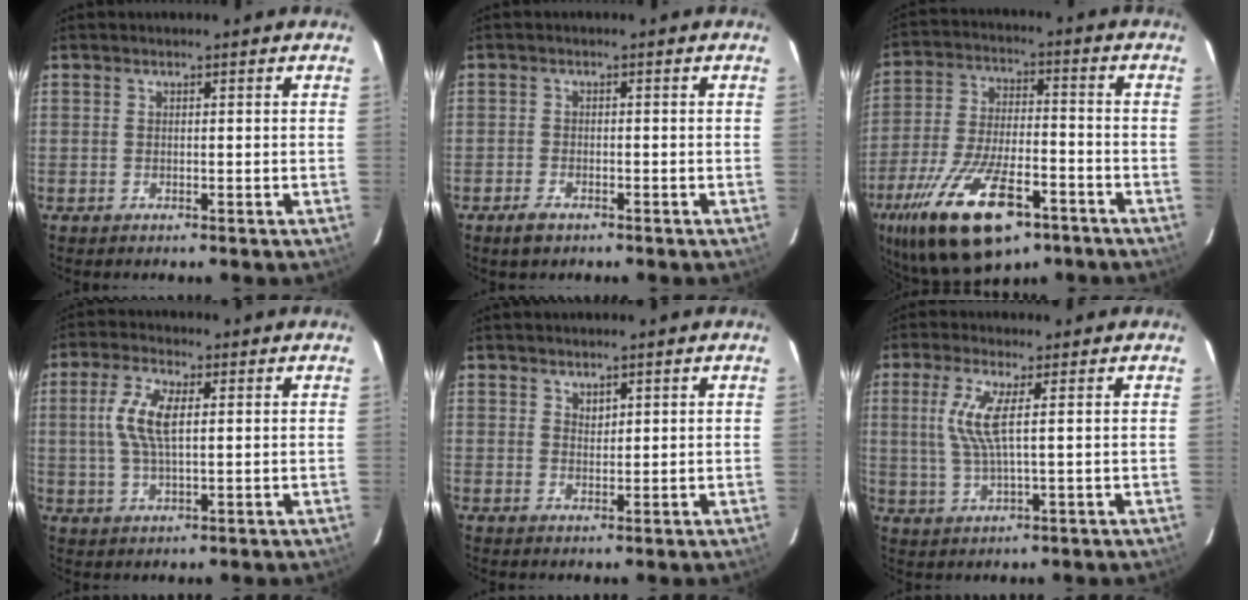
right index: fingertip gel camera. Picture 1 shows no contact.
{"total": 2.9, "force": [-2.1, 1.4, 1.5], "torque": [-0.039, -0.005, -0.040]}
{"total": 22.9, "force": [-13.4, 9.4, 16.0], "torque": [-0.328, -0.044, -0.221]}
{"total": 7.8, "force": [1.4, 2.9, 7.1], "torque": [-0.146, 0.008, 0.029]}
{"total": 1.4, "force": [1.1, 0.8, 0.4], "torque": [-0.004, 0.001, 0.021]}
{"total": 6.7, "force": [1.5, 0.7, 6.5], "torque": [-0.141, -0.003, 0.032]}